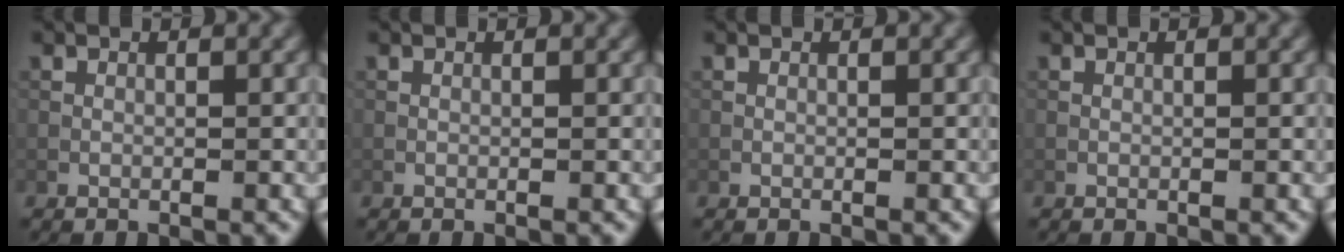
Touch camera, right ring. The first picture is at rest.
{"total": 0.0}
{"total": 0.0}
{"total": 0.0}